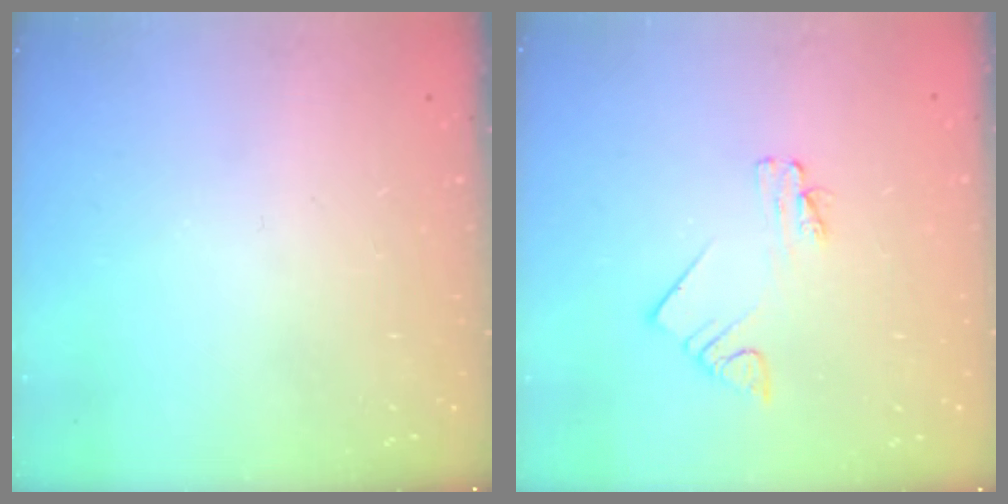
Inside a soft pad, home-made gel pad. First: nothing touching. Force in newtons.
{"total": 1.9, "press": 1.9, "slide": 0.1}